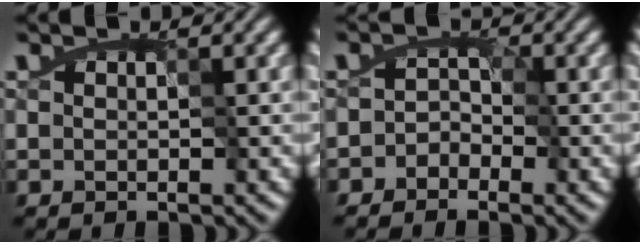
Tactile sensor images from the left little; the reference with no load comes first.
{"total": 2.4, "force": [-2.1, 1.2, -0.4], "torque": [0.039, 0.005, -0.037]}